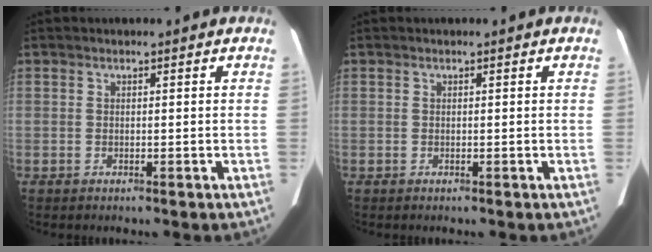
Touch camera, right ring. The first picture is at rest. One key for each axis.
{"total": 0.0}